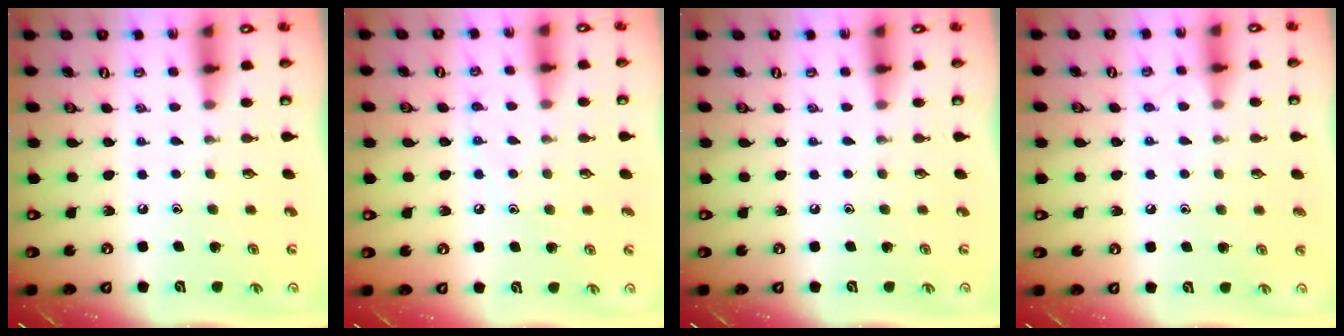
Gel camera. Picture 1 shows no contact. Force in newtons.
{"total": 6.5, "press": 6.4, "slide": 0.7}
{"total": 0.0}
{"total": 4.6, "press": 4.5, "slide": 0.5}